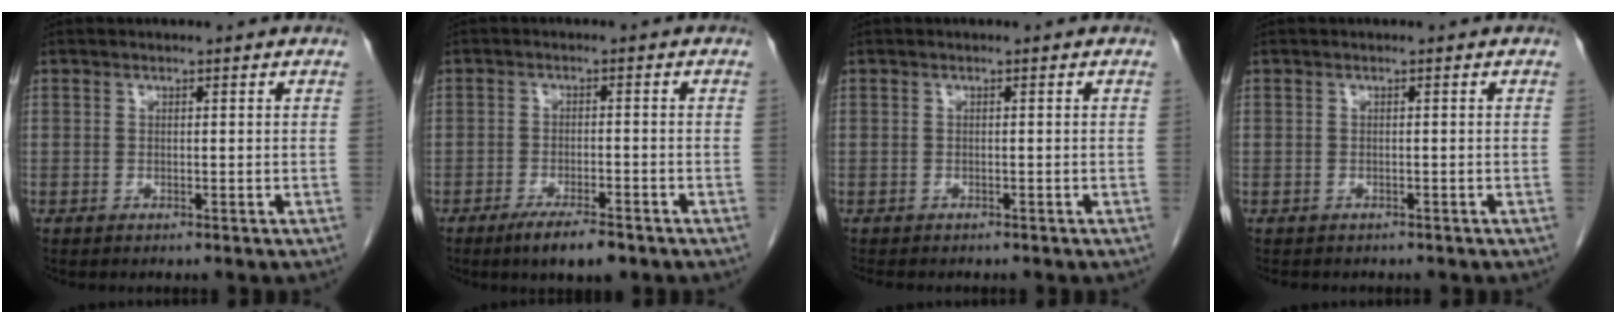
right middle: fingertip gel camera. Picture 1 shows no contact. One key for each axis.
{"total": 5.6, "fx": -3.9, "fy": 1.0, "fz": 3.9, "tx": -0.068, "ty": -0.009, "tz": -0.062}
{"total": 3.1, "fx": -2.6, "fy": 1.1, "fz": 1.3, "tx": -0.022, "ty": -0.008, "tz": -0.032}
{"total": 3.1, "fx": -2.6, "fy": 1.3, "fz": 1.0, "tx": -0.019, "ty": -0.005, "tz": -0.031}